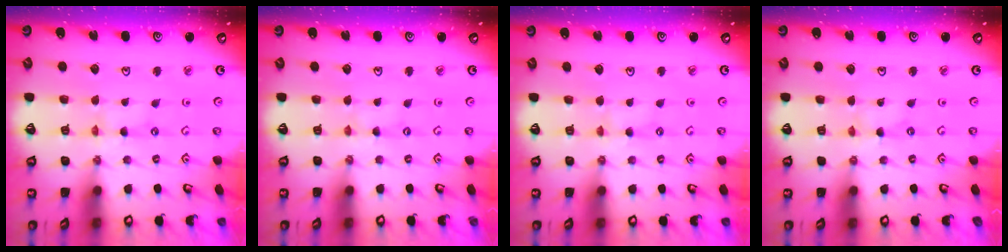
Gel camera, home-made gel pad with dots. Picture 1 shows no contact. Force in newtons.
{"total": 0.0}
{"total": 2.5, "press": 2.4, "slide": 0.4}
{"total": 0.0}